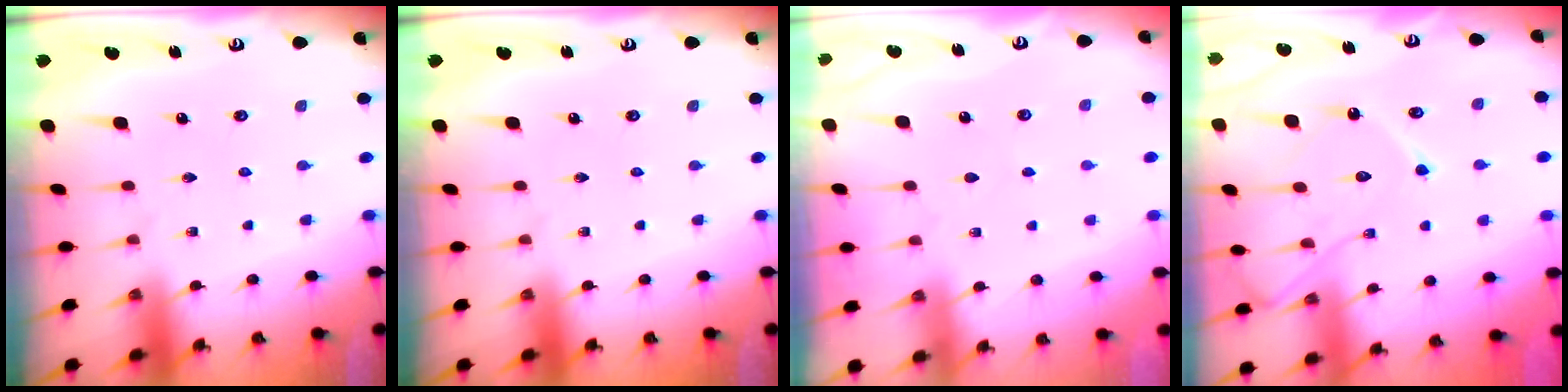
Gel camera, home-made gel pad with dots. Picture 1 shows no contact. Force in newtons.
{"total": 0.0}
{"total": 2.8, "press": 2.8, "slide": 0.4}
{"total": 14.1, "press": 14.1, "slide": 0.8}